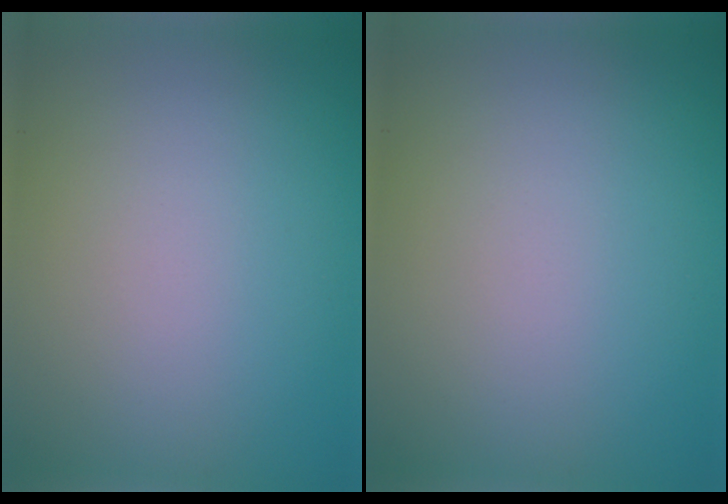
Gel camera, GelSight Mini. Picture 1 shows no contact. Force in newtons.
{"total": 0.0}